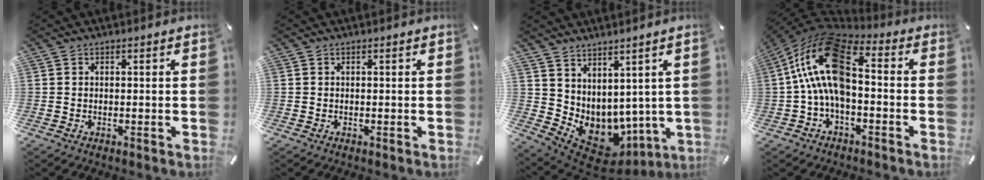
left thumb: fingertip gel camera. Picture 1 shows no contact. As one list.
[{"total": 0.0}, {"total": 6.0, "force": [0.6, 6.0, 0.7], "torque": [-0.019, -0.050, 0.029]}, {"total": 17.6, "force": [0.5, 10.2, 14.4], "torque": [-0.304, 0.007, 0.005]}]